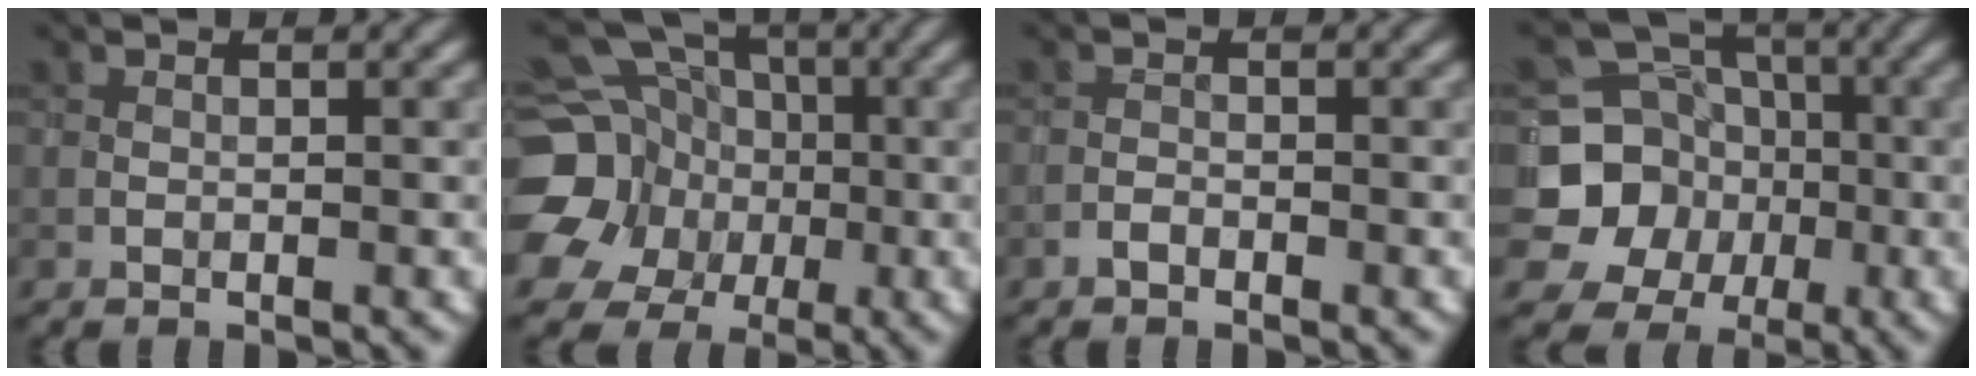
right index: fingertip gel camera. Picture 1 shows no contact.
{"total": 13.8, "force": [-0.6, 12.7, 5.4], "torque": [-0.160, 0.014, -0.025]}
{"total": 0.6, "force": [-0.4, 0.3, 0.2], "torque": [-0.002, 0.001, -0.011]}
{"total": 7.9, "force": [-1.4, 7.5, 2.3], "torque": [-0.047, -0.007, -0.050]}